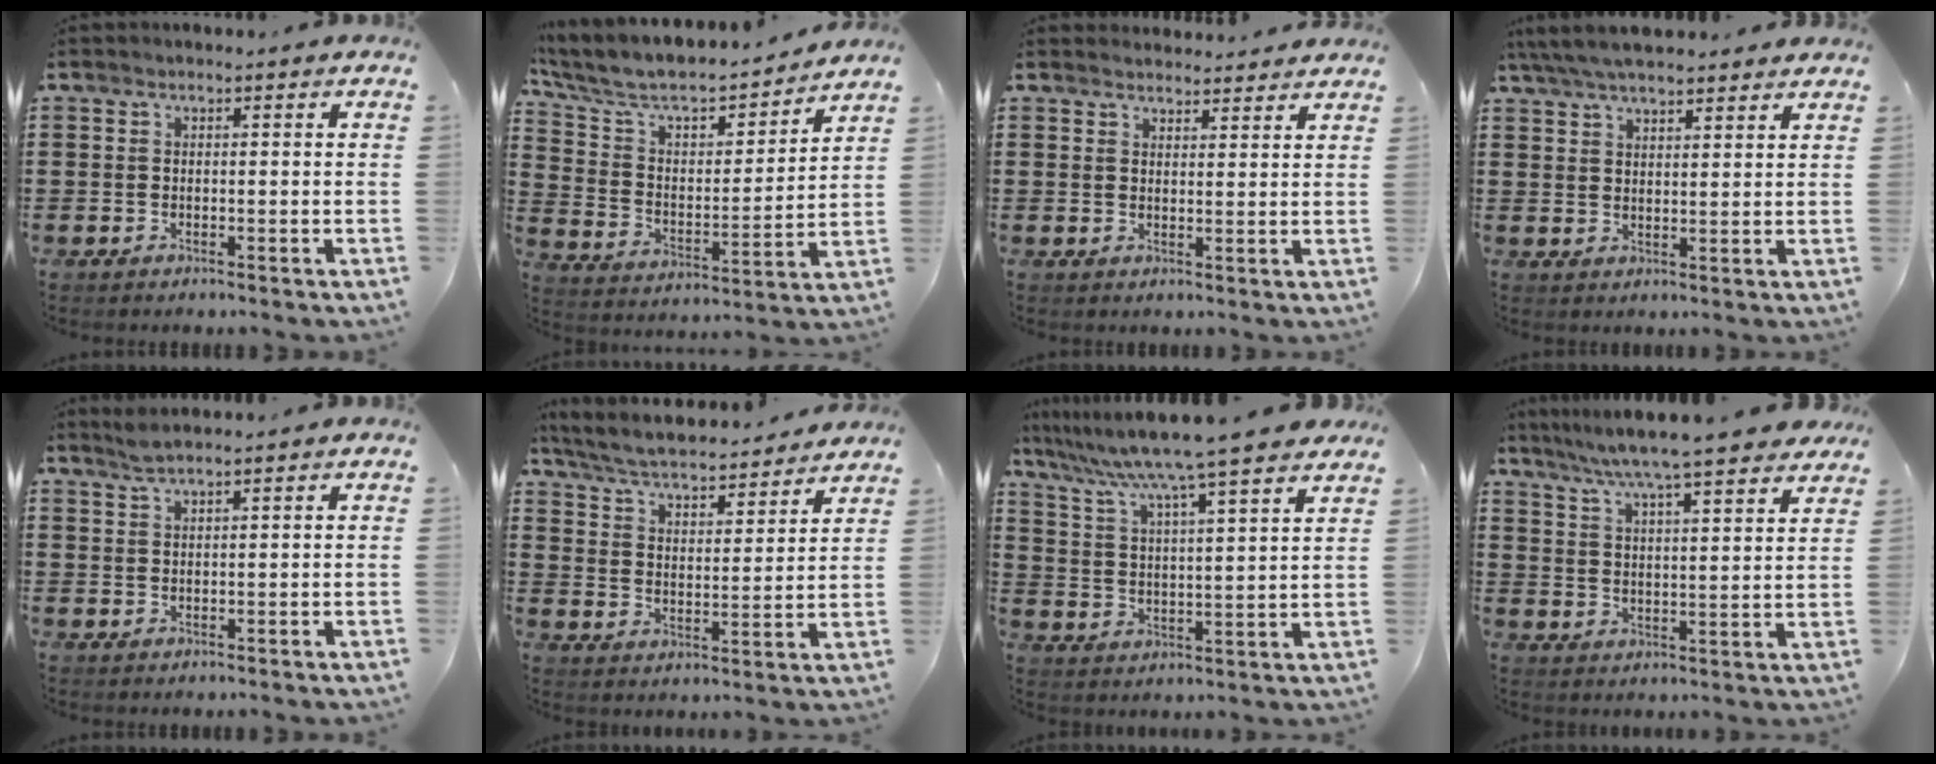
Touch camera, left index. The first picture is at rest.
{"total": 6.5, "force": [5.6, 2.1, 2.6], "torque": [-0.080, -0.043, 0.089]}
{"total": 2.5, "force": [2.4, 0.3, -0.1], "torque": [-0.004, -0.005, 0.047]}
{"total": 5.4, "force": [4.9, 0.6, 2.0], "torque": [-0.053, -0.008, 0.091]}
{"total": 1.8, "force": [1.6, 0.0, 0.9], "torque": [-0.020, 0.001, 0.030]}
{"total": 4.8, "force": [4.6, 0.0, 1.2], "torque": [-0.047, -0.035, 0.073]}
{"total": 7.6, "force": [6.7, -1.5, 3.4], "torque": [-0.093, -0.049, 0.106]}
{"total": 7.0, "force": [6.3, -0.4, 3.0], "torque": [-0.082, -0.034, 0.107]}